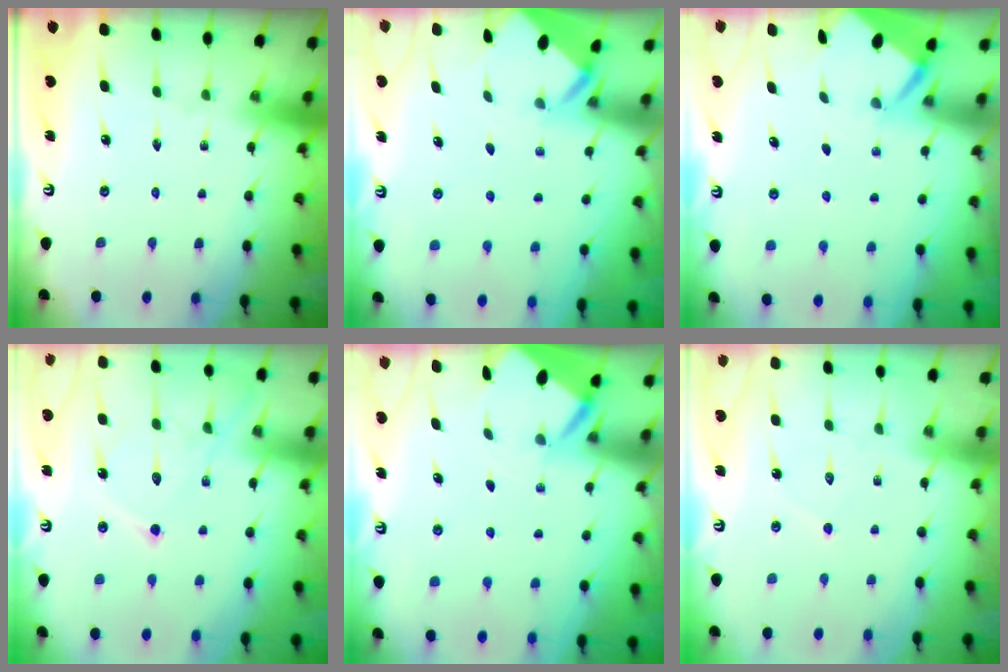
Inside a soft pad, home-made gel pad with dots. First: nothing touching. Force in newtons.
{"total": 2.0, "press": 2.0, "slide": 0.2}
{"total": 2.6, "press": 2.6, "slide": 0.1}
{"total": 14.4, "press": 14.3, "slide": 1.4}
{"total": 2.5, "press": 2.5, "slide": 0.3}
{"total": 3.9, "press": 3.9, "slide": 0.3}